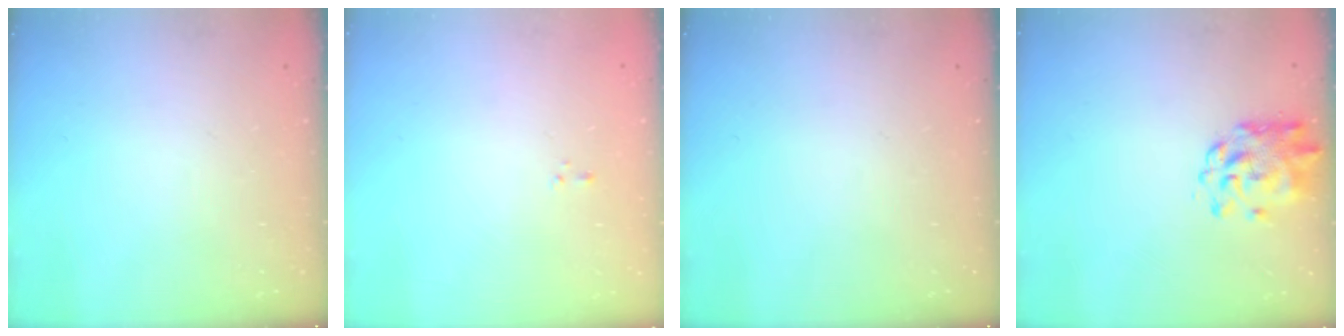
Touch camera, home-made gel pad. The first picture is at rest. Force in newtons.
{"total": 0.8, "press": 0.6, "slide": 0.5}
{"total": 0.0}
{"total": 2.8, "press": 2.6, "slide": 0.8}